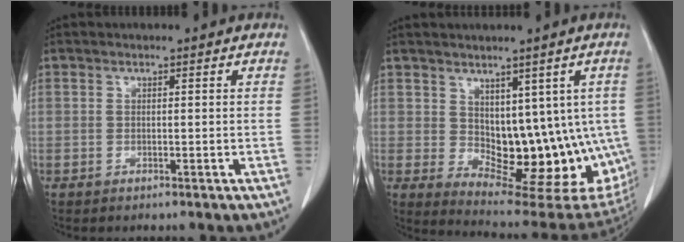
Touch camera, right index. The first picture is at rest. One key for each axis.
{"total": 14.4, "fx": -0.1, "fy": 8.2, "fz": 11.8, "tx": -0.132, "ty": -0.002, "tz": 0.020}